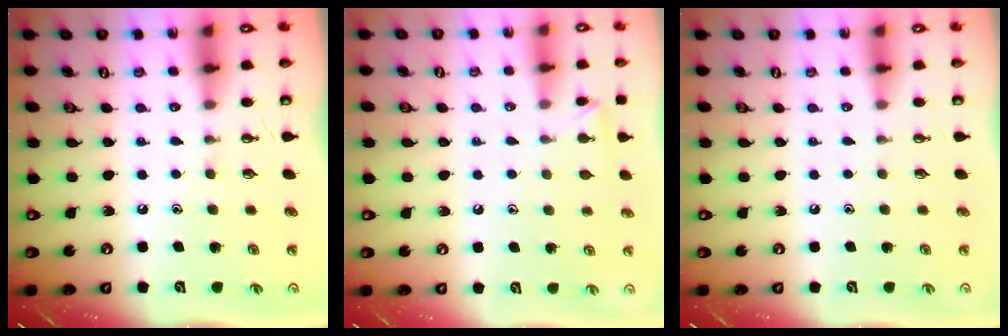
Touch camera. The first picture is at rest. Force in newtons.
{"total": 3.9, "press": 3.9, "slide": 0.6}
{"total": 0.0}